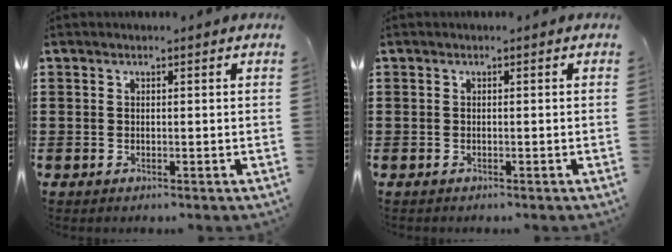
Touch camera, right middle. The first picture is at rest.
{"total": 0.0}